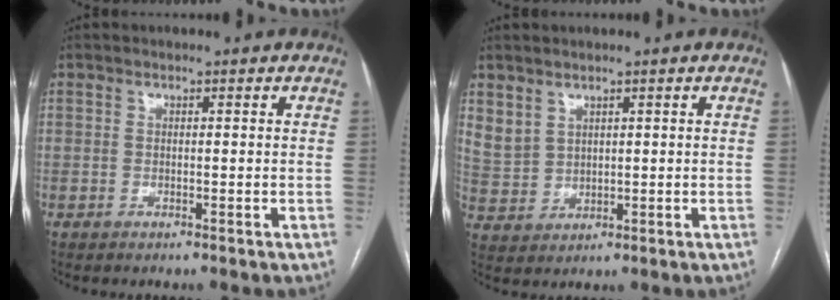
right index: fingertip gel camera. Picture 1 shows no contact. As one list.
[{"total": 4.5, "force": [3.0, 3.2, 1.2], "torque": [-0.028, 0.003, 0.076]}]